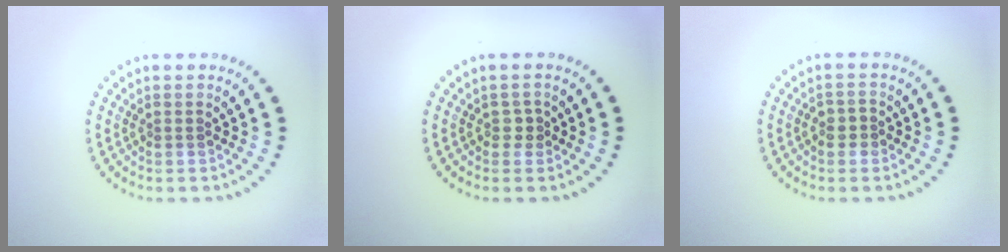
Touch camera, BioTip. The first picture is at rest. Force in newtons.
{"total": 0.8, "press": 0.8, "slide": 0.2}
{"total": 1.3, "press": 1.3, "slide": 0.3}